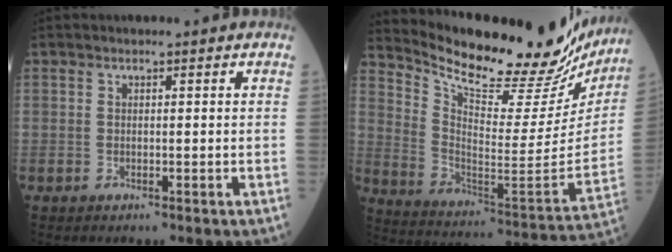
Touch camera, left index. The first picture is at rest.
{"total": 27.4, "force": [24.3, 5.8, 11.1], "torque": [-0.182, -0.072, 0.338]}